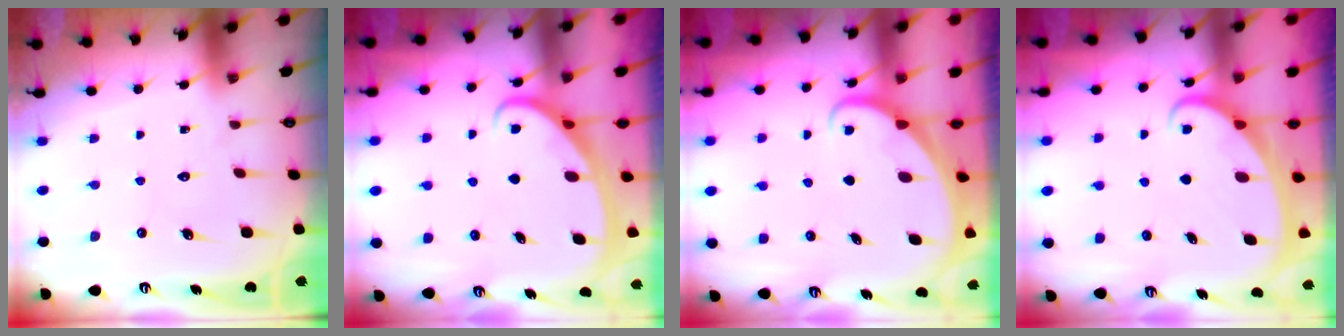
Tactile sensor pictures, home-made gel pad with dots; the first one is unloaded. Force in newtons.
{"total": 2.7, "press": 2.7, "slide": 0.4}
{"total": 1.6, "press": 1.6, "slide": 0.1}
{"total": 2.3, "press": 2.3, "slide": 0.3}